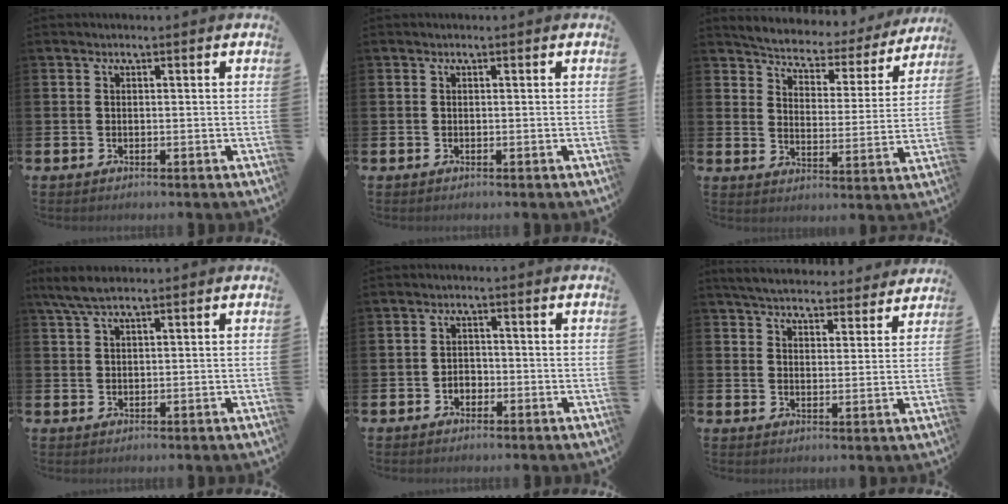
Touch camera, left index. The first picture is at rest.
{"total": 0.0}
{"total": 4.9, "force": [4.7, 1.1, 0.4], "torque": [-0.032, -0.045, 0.074]}
{"total": 4.0, "force": [3.0, 0.8, 2.5], "torque": [-0.059, 0.000, 0.055]}
{"total": 1.8, "force": [-0.9, 1.5, 0.6], "torque": [-0.009, 0.001, -0.021]}
{"total": 5.7, "force": [5.5, 1.0, 0.8], "torque": [-0.034, -0.036, 0.098]}